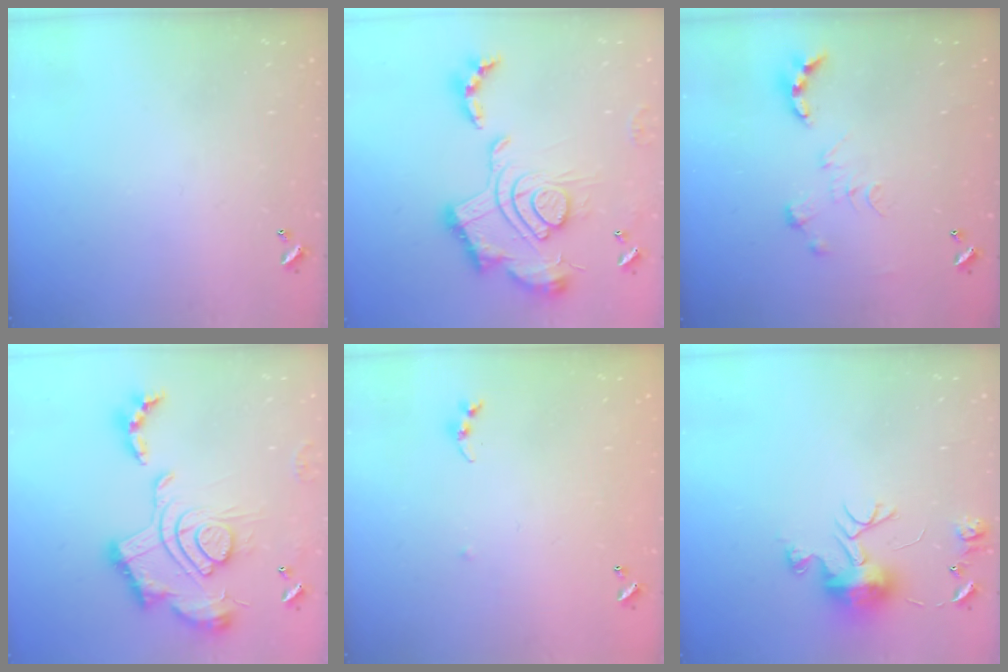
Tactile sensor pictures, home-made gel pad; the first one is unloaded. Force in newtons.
{"total": 2.5, "press": 1.9, "slide": 1.7}
{"total": 0.0}
{"total": 2.5, "press": 1.9, "slide": 1.7}
{"total": 5.0, "press": 5.0, "slide": 0.6}
{"total": 11.6, "press": 11.6, "slide": 1.1}